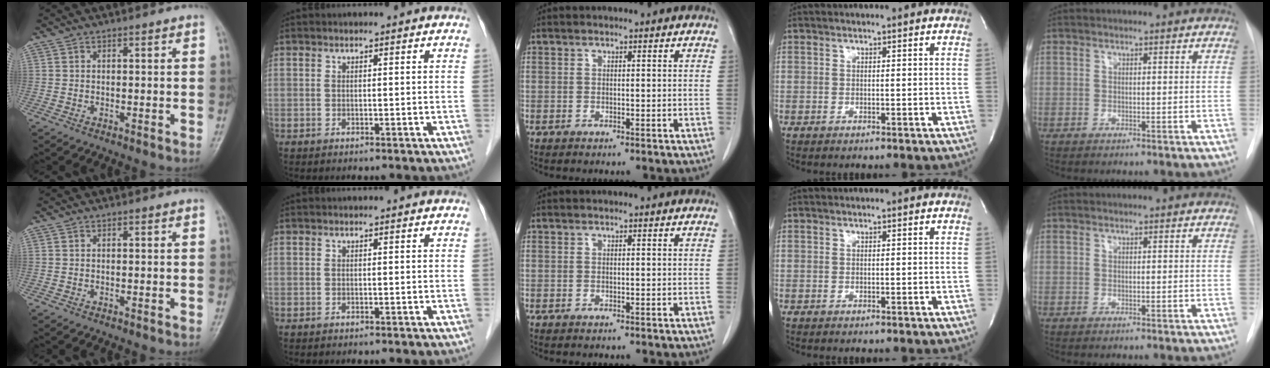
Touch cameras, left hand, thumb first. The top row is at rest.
{}